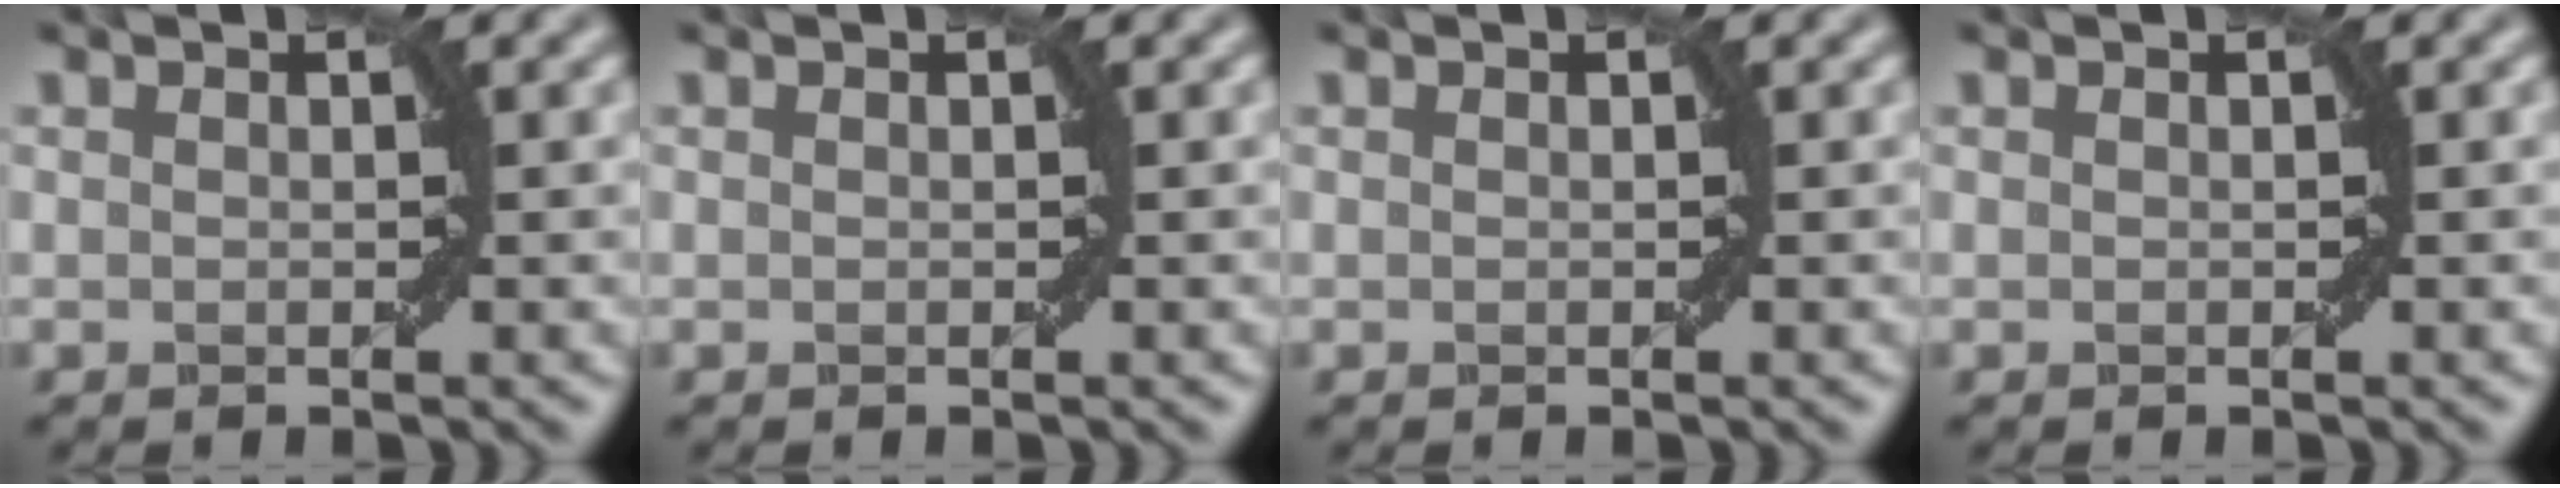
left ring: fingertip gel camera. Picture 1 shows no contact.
{"total": 0.0}
{"total": 0.0}
{"total": 0.0}